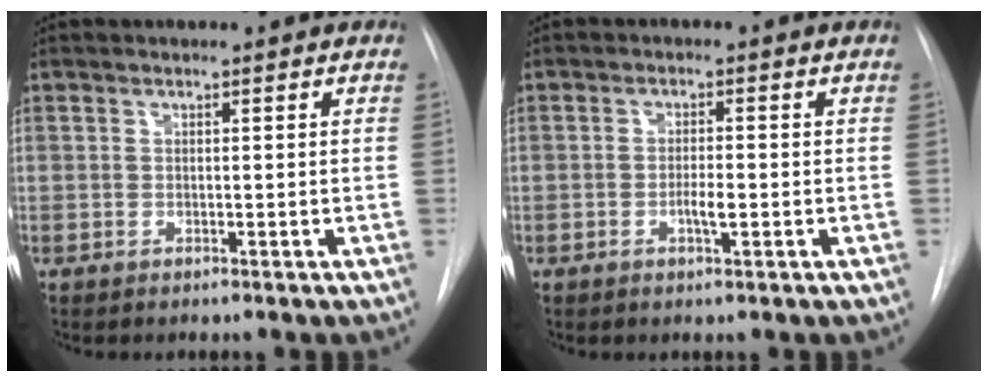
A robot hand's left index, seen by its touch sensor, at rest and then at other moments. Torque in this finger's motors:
{"motor_torque": [0.18, 0.04, 0.04, 0.01]}